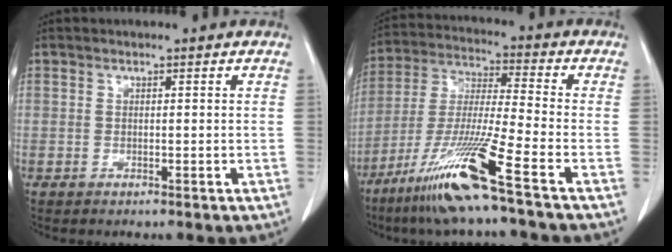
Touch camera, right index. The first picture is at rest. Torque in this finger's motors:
{"motor_torque": [1.43, -0.71, 0.37, 0.17]}